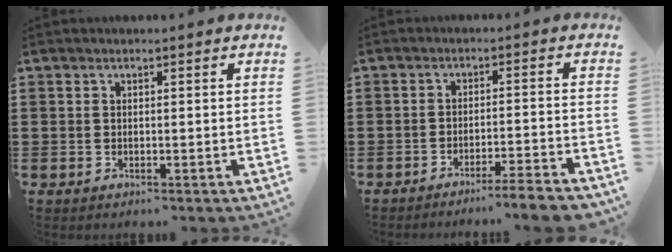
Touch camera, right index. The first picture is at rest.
{"total": 4.0, "force": [-3.6, -0.5, 1.5], "torque": [-0.025, -0.010, -0.072]}